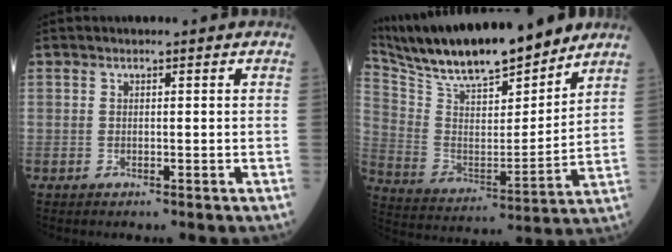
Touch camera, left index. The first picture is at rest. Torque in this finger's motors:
{"motor_torque": [0.17, -1.01, 0.38, 0.12]}